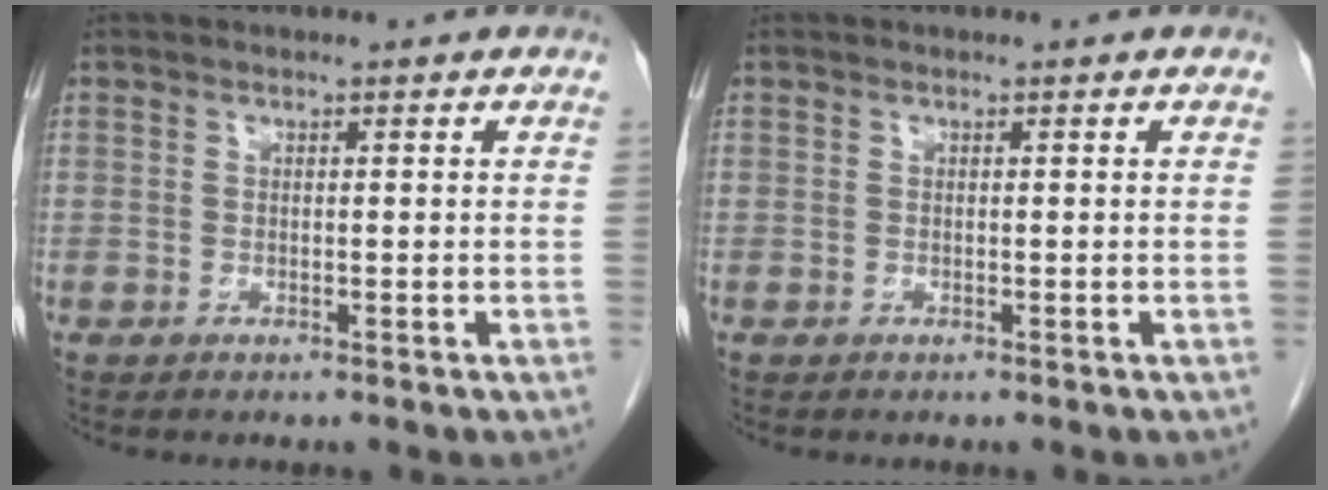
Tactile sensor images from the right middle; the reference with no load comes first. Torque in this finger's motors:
{"motor_torque": [0.08, -0.03, 0.00, 0.00]}